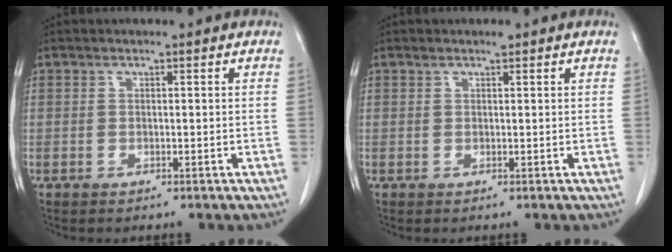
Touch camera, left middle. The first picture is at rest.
{"total": 0.7, "force": [0.6, 0.1, 0.3], "torque": [-0.010, 0.005, 0.011]}